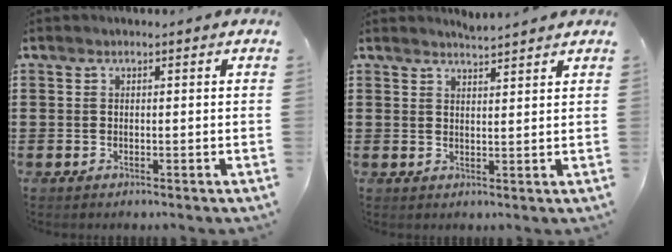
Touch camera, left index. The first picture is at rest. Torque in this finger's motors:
{"motor_torque": [-0.12, 0.14, -0.05, -0.01]}